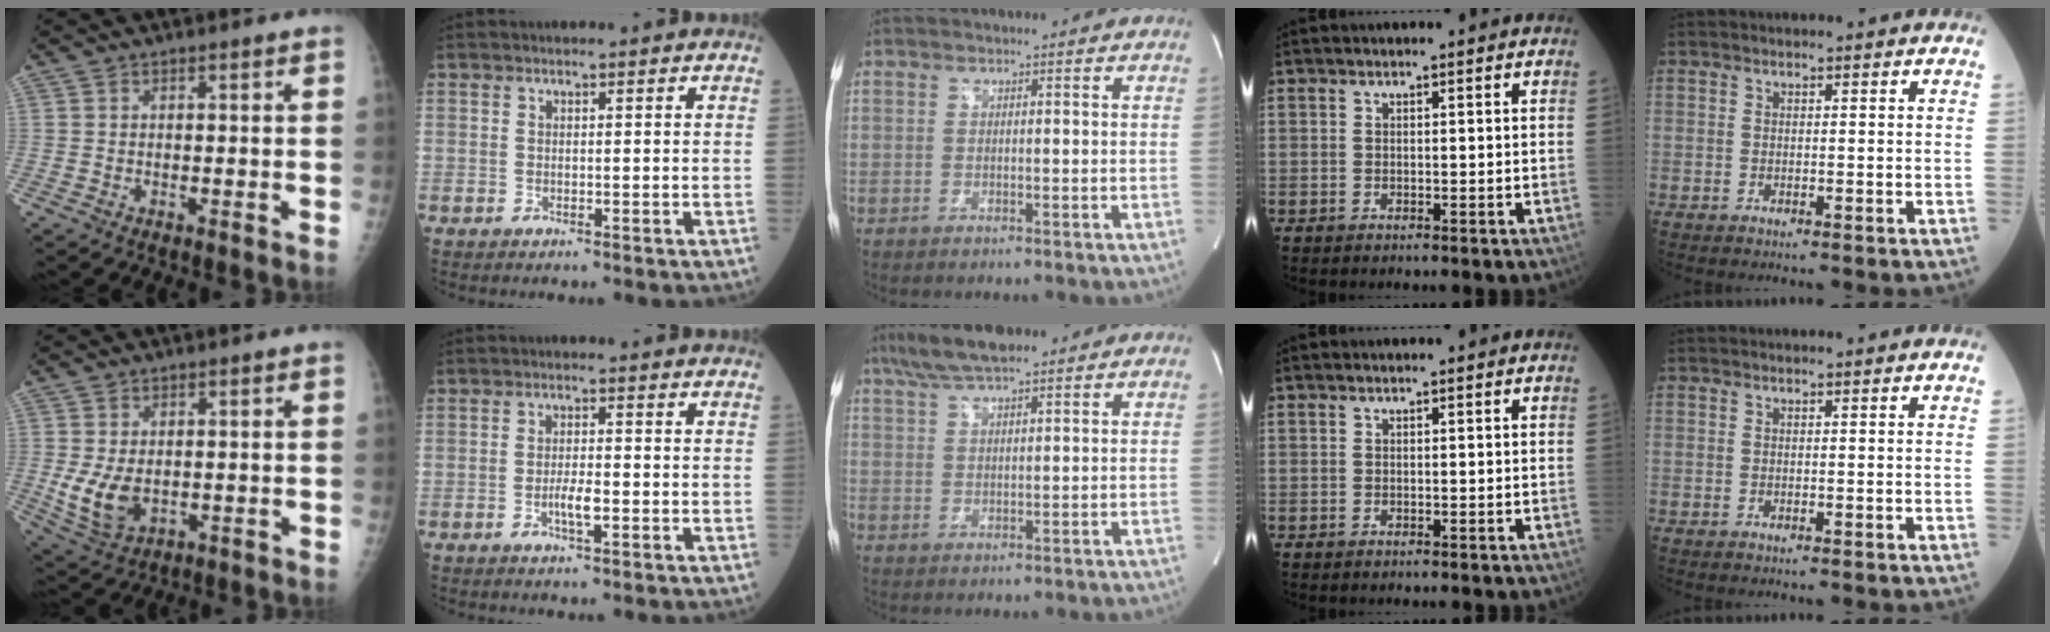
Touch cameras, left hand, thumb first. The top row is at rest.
{"thumb": {"total": 7.4, "force": [-0.5, 5.0, 5.5], "torque": [-0.099, -0.014, 0.007]}, "index": {"total": 2.8, "force": [-0.9, 0.5, 2.7], "torque": [-0.053, -0.001, -0.016]}, "middle": {"total": 7.4, "force": [5.8, 1.3, 4.5], "torque": [-0.093, 0.024, 0.105]}}